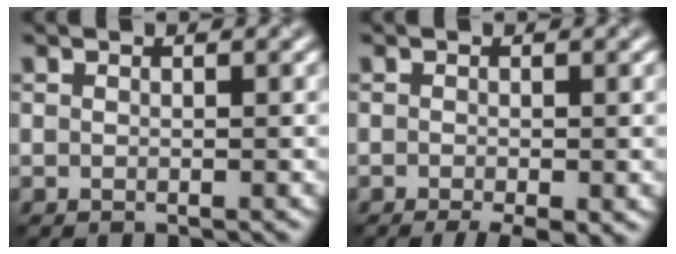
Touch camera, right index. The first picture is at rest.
{"total": 2.9, "force": [-1.6, 0.7, 2.3], "torque": [-0.032, -0.003, -0.022]}